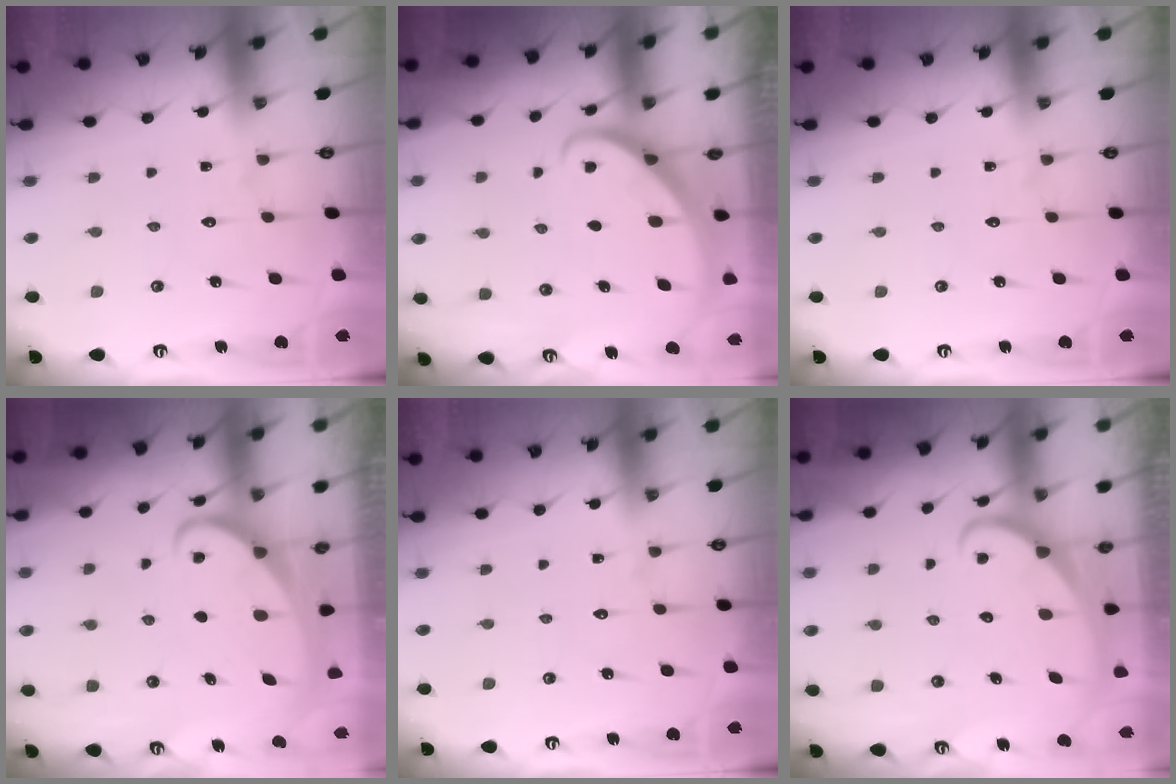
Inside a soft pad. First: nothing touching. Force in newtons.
{"total": 2.9, "press": 2.9, "slide": 0.2}
{"total": 0.0}
{"total": 2.2, "press": 2.2, "slide": 0.3}
{"total": 0.0}
{"total": 2.5, "press": 2.5, "slide": 0.3}